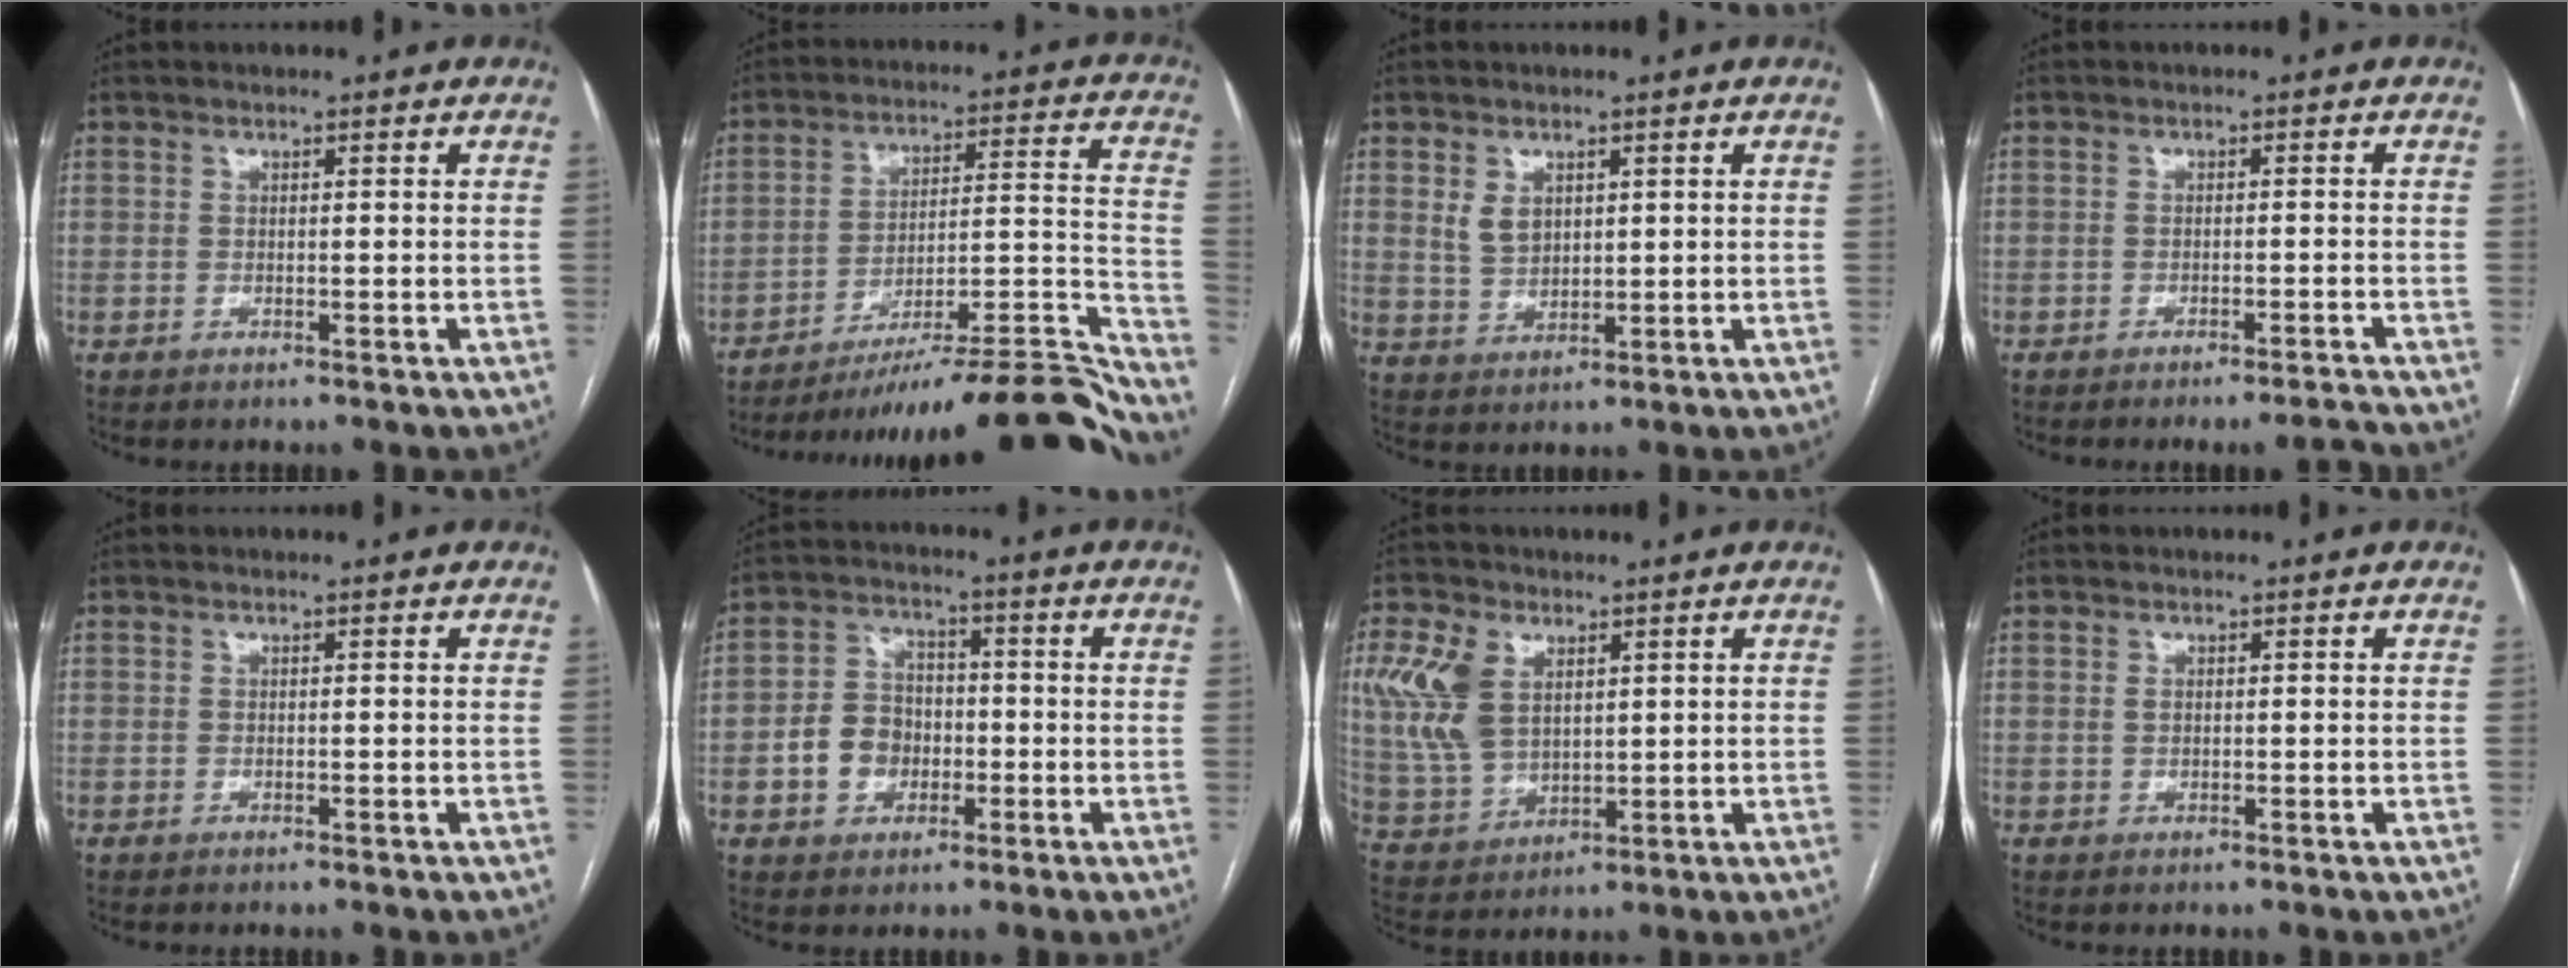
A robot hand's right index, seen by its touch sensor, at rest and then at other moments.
{"total": 28.1, "force": [-25.8, 0.8, 11.1], "torque": [-0.073, 0.007, -0.358]}
{"total": 4.0, "force": [1.6, 2.8, 2.3], "torque": [-0.049, 0.006, 0.040]}
{"total": 3.0, "force": [-2.8, -0.9, 0.6], "torque": [-0.007, -0.007, -0.039]}
{"total": 0.0}
{"total": 7.1, "force": [-1.7, 5.8, 3.7], "torque": [-0.082, 0.023, -0.026]}
{"total": 10.5, "force": [3.7, 6.8, 7.0], "torque": [-0.173, 0.015, 0.085]}
{"total": 0.6, "force": [0.1, 0.5, 0.4], "torque": [-0.009, 0.004, 0.004]}